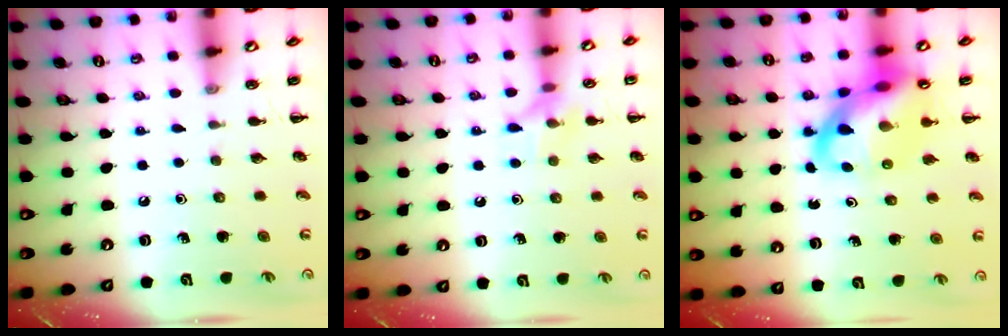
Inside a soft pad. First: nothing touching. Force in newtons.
{"total": 7.2, "press": 7.1, "slide": 1.2}
{"total": 15.8, "press": 15.2, "slide": 4.1}